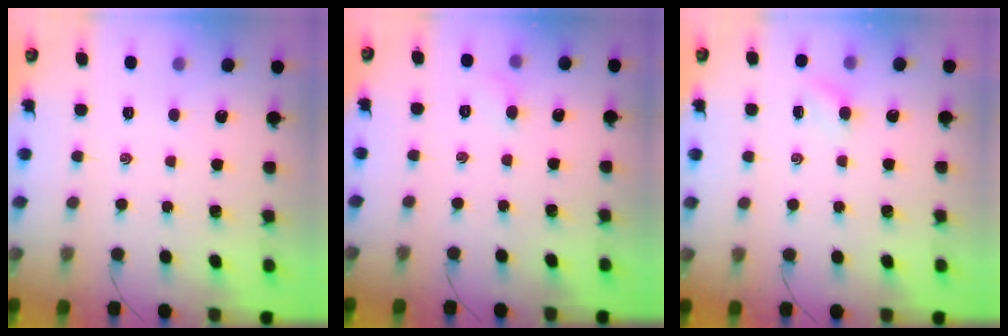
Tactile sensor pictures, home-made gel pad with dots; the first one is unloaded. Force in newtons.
{"total": 3.5, "press": 3.3, "slide": 1.1}
{"total": 3.6, "press": 3.4, "slide": 1.3}